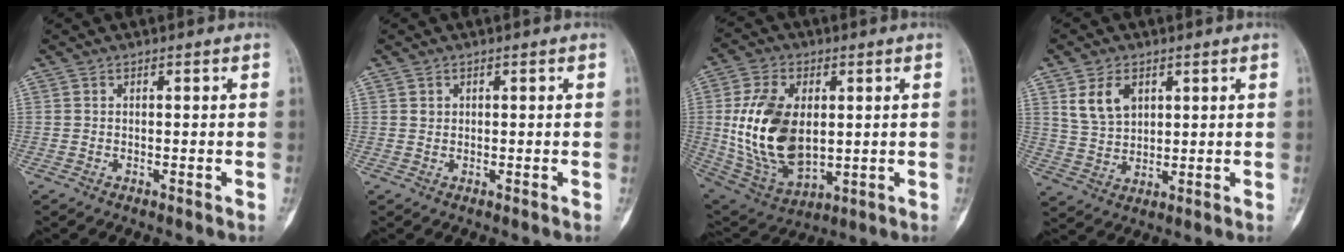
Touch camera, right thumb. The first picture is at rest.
{"total": 0.9, "force": [0.4, 0.8, 0.3], "torque": [0.002, 0.000, 0.007]}
{"total": 18.7, "force": [1.4, 11.2, 14.8], "torque": [-0.276, -0.012, 0.043]}
{"total": 7.2, "force": [3.2, 4.8, 4.3], "torque": [-0.066, -0.014, 0.069]}